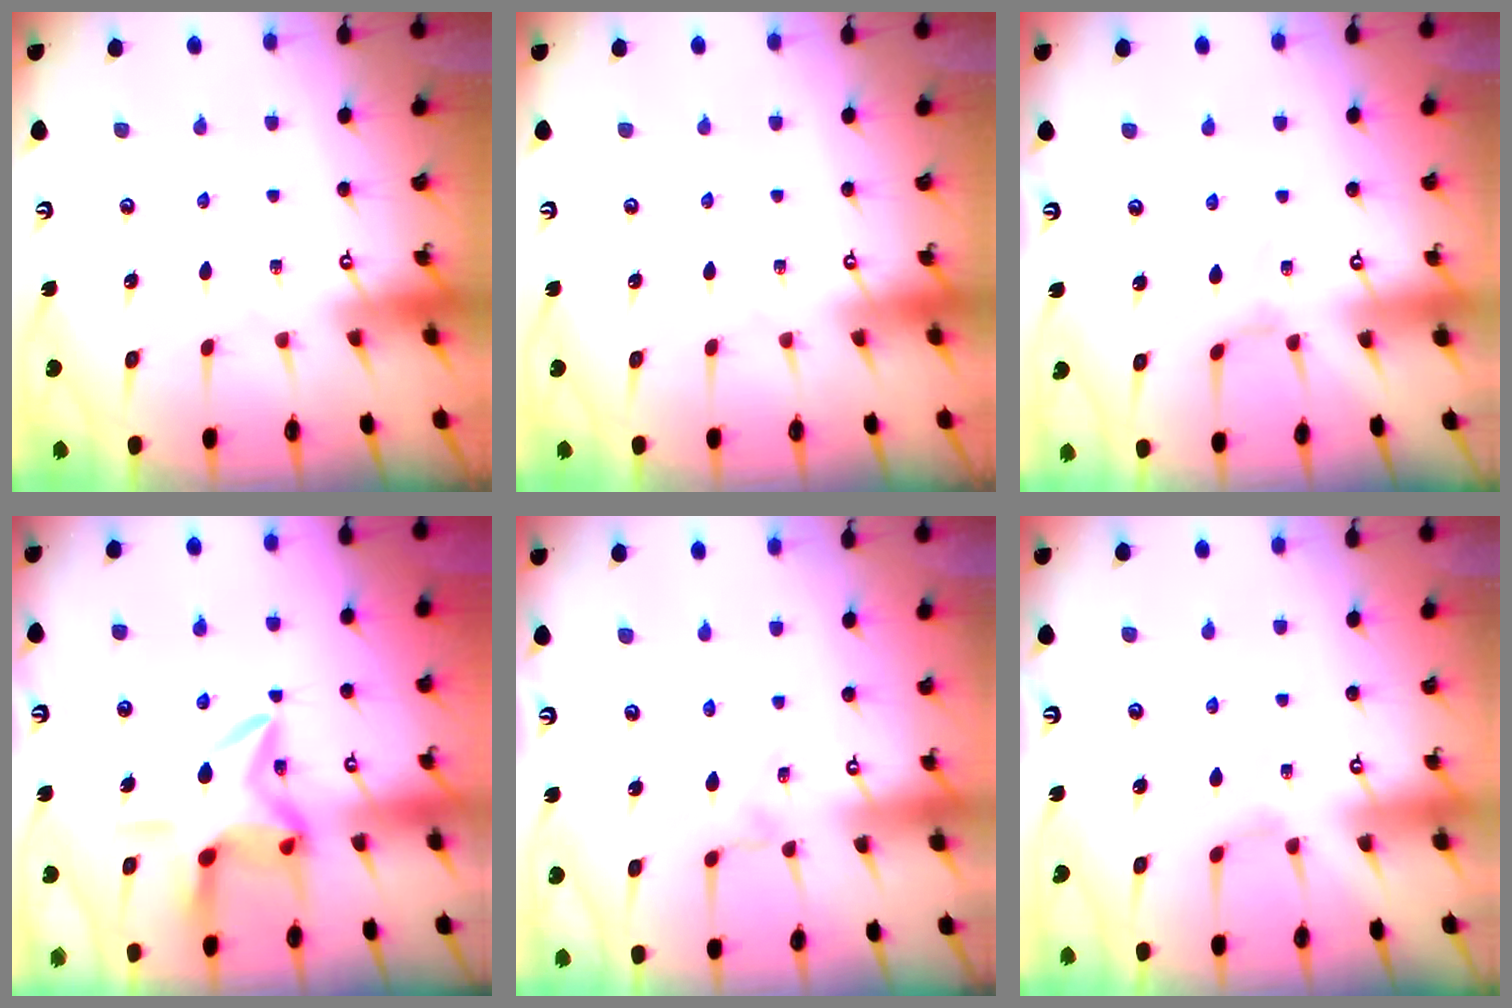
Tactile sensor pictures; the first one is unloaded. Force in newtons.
{"total": 0.0}
{"total": 1.1, "press": 1.1, "slide": 0.4}
{"total": 13.3, "press": 13.2, "slide": 1.7}
{"total": 1.2, "press": 1.1, "slide": 0.4}
{"total": 2.4, "press": 2.3, "slide": 0.6}